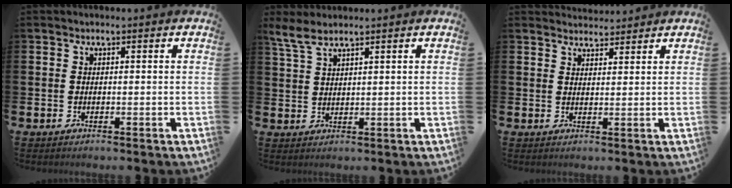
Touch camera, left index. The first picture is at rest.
{"total": 3.4, "force": [2.9, 0.6, 1.7], "torque": [-0.047, -0.004, 0.054]}
{"total": 2.8, "force": [2.7, 0.6, -0.3], "torque": [0.009, -0.017, 0.049]}